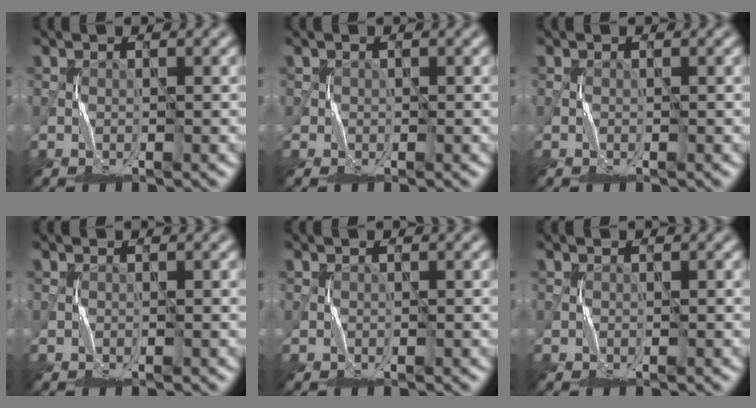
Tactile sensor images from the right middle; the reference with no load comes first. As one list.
[{"total": 0.7, "force": [0.0, 0.7, 0.1], "torque": [0.001, 0.000, 0.002]}, {"total": 0.0}, {"total": 0.0}, {"total": 0.0}, {"total": 0.0}]